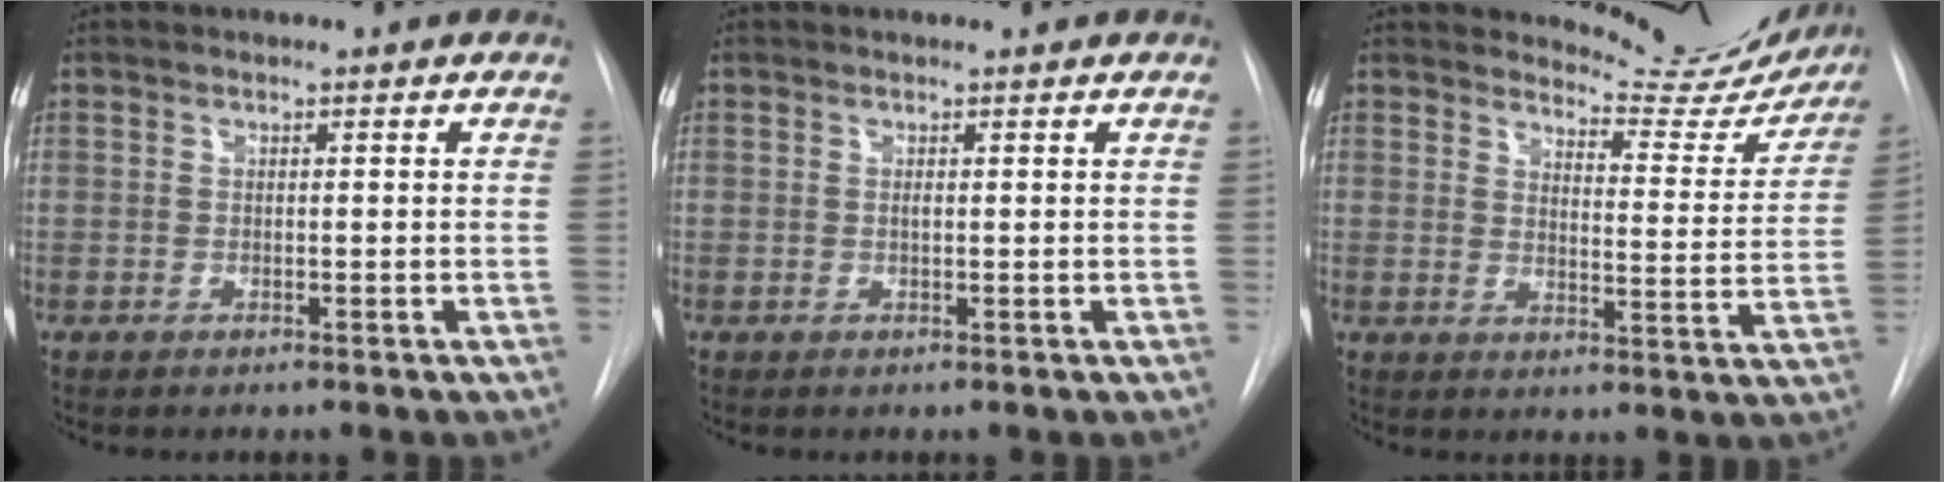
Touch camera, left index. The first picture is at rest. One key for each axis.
{"total": 0.6, "fx": 0.4, "fy": 0.1, "fz": 0.5, "tx": -0.013, "ty": 0.008, "tz": 0.008}
{"total": 11.7, "fx": 11.5, "fy": 2.0, "fz": 0.5, "tx": 0.003, "ty": -0.059, "tz": 0.127}